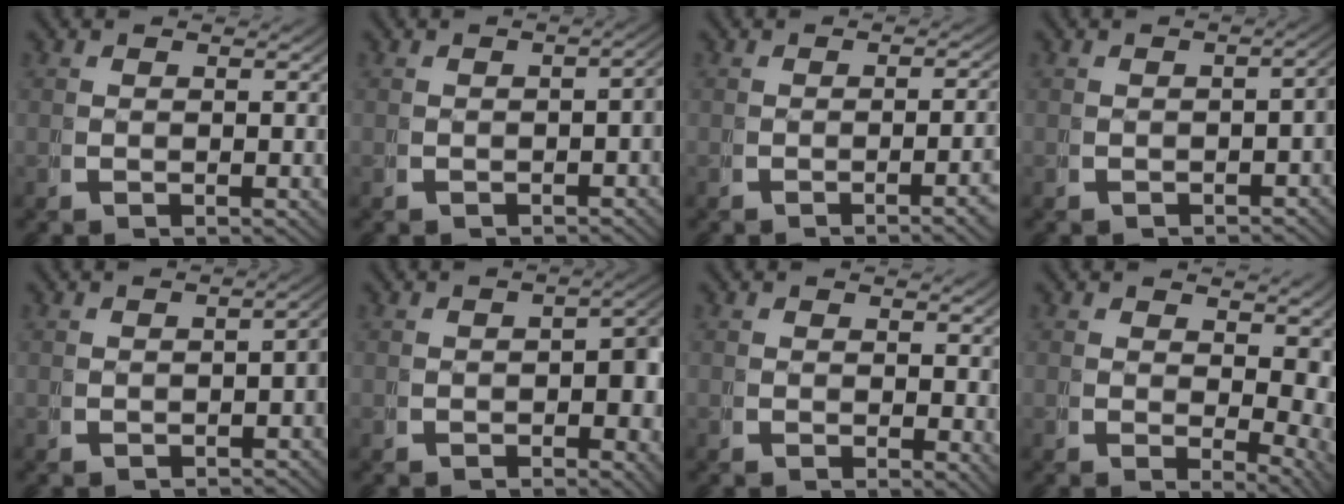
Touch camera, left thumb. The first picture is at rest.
{"total": 2.5, "force": [-1.2, 1.0, 2.0], "torque": [-0.022, -0.003, -0.015]}
{"total": 3.0, "force": [-1.2, 0.3, 2.7], "torque": [-0.037, 0.007, -0.021]}
{"total": 2.7, "force": [-1.5, 1.0, 2.1], "torque": [-0.022, -0.003, -0.019]}
{"total": 2.8, "force": [-1.3, 1.1, 2.2], "torque": [-0.023, -0.002, -0.016]}
{"total": 3.9, "force": [-0.6, 2.2, 3.2], "torque": [-0.032, -0.008, -0.007]}
{"total": 1.4, "force": [0.8, 0.8, 0.8], "torque": [-0.002, -0.004, 0.011]}
{"total": 4.9, "force": [1.7, 2.9, 3.5], "torque": [-0.042, -0.021, 0.035]}